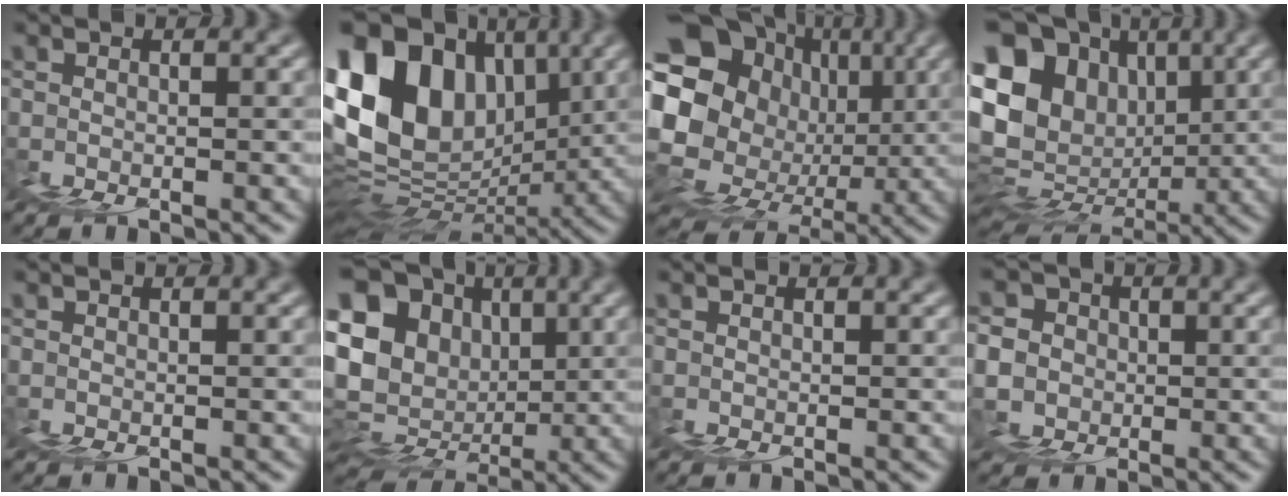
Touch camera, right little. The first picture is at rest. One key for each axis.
{"total": 14.9, "fx": 5.8, "fy": 10.3, "fz": 9.0, "tx": -0.172, "ty": 0.044, "tz": 0.109}
{"total": 17.8, "fx": 3.0, "fy": 15.3, "fz": 8.6, "tx": -0.166, "ty": 0.008, "tz": 0.046}
{"total": 17.1, "fx": 4.3, "fy": 14.1, "fz": 8.6, "tx": -0.176, "ty": 0.038, "tz": 0.086}
{"total": 0.0}
{"total": 15.7, "fx": 4.0, "fy": 14.1, "fz": 5.6, "tx": -0.146, "ty": 0.040, "tz": 0.069}
{"total": 0.0}
{"total": 5.9, "fx": -1.2, "fy": 5.5, "fz": 2.0, "tx": -0.028, "ty": 0.003, "tz": -0.036}